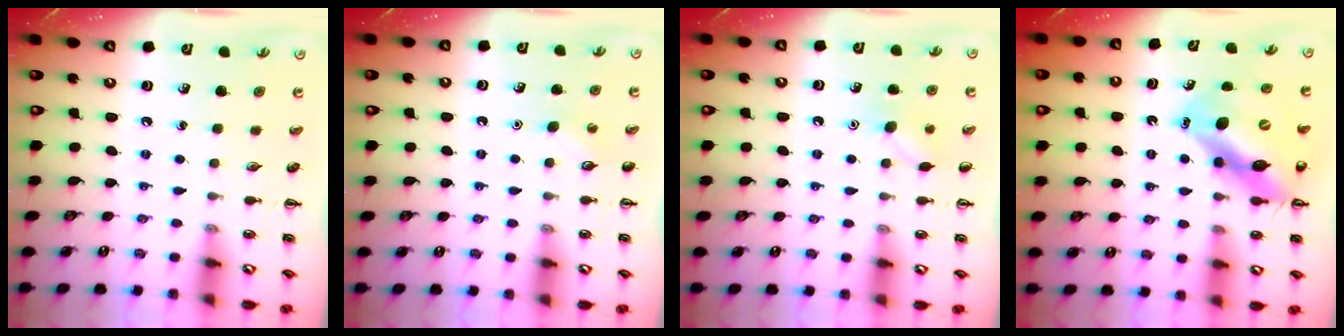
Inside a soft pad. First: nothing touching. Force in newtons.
{"total": 2.8, "press": 2.7, "slide": 0.7}
{"total": 6.5, "press": 6.3, "slide": 1.7}
{"total": 12.9, "press": 12.3, "slide": 3.8}